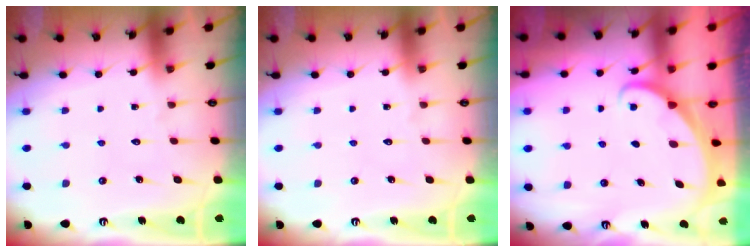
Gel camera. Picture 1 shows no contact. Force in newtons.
{"total": 0.0}
{"total": 1.8, "press": 1.8, "slide": 0.1}